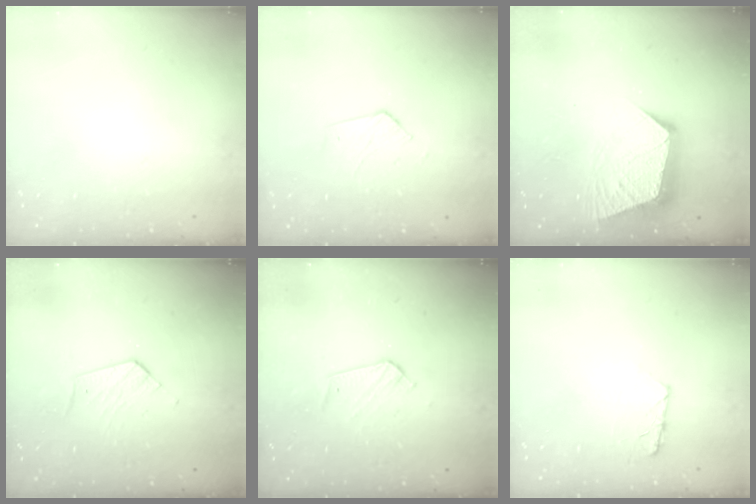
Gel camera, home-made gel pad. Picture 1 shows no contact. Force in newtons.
{"total": 2.7, "press": 2.7, "slide": 0.2}
{"total": 10.4, "press": 10.4, "slide": 0.7}
{"total": 4.6, "press": 4.6, "slide": 0.4}
{"total": 6.2, "press": 6.2, "slide": 0.3}
{"total": 5.9, "press": 5.9, "slide": 0.5}